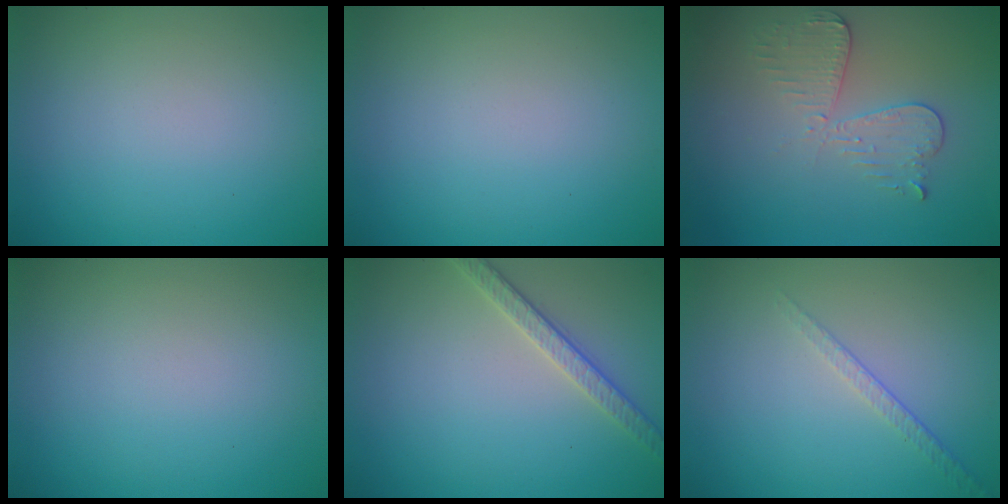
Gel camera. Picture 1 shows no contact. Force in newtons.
{"total": 0.0}
{"total": 3.0, "press": 2.7, "slide": 1.2}
{"total": 0.0}
{"total": 2.7, "press": 2.6, "slide": 0.6}
{"total": 1.4, "press": 0.8, "slide": 1.1}